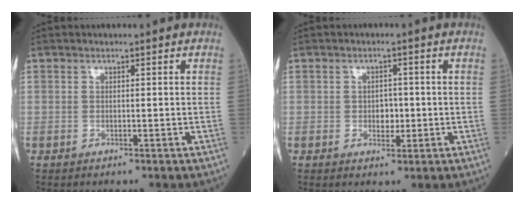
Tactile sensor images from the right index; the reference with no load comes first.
{"total": 2.5, "force": [-0.4, 1.7, 1.8], "torque": [-0.020, 0.003, -0.003]}